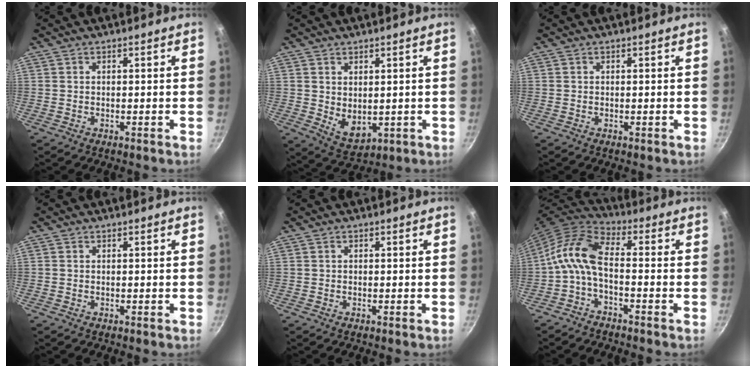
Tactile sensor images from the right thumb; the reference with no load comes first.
{"total": 5.9, "force": [1.1, 3.8, 4.4], "torque": [-0.060, -0.022, 0.033]}
{"total": 0.0}
{"total": 0.0}
{"total": 0.0}
{"total": 9.3, "force": [-2.2, 4.4, 7.9], "torque": [-0.174, 0.039, -0.058]}